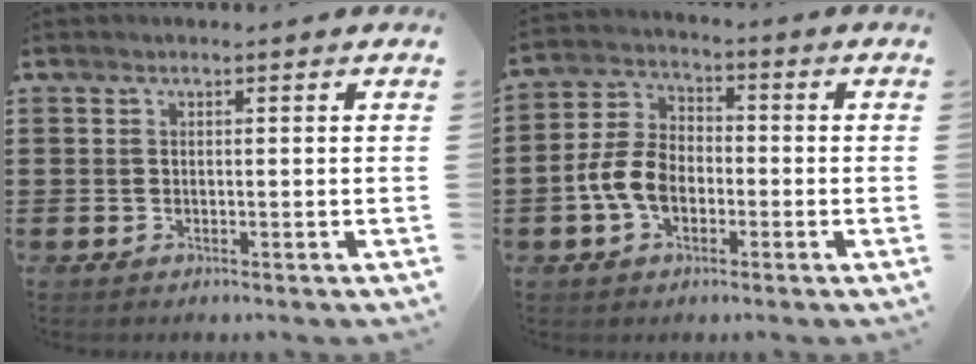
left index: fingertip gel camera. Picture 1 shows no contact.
{"total": 7.2, "force": [-2.3, 4.7, 4.9], "torque": [-0.129, 0.005, -0.052]}